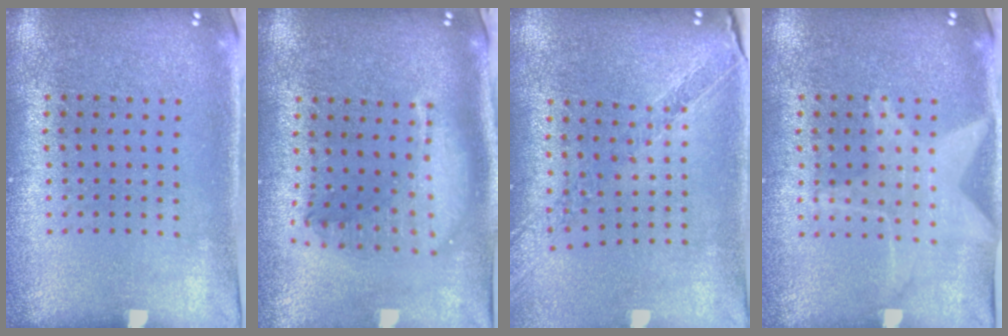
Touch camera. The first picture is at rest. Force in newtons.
{"total": 2.0, "press": 1.6, "slide": 1.2}
{"total": 1.2, "press": 1.2, "slide": 0.2}
{"total": 1.5, "press": 1.5, "slide": 0.4}